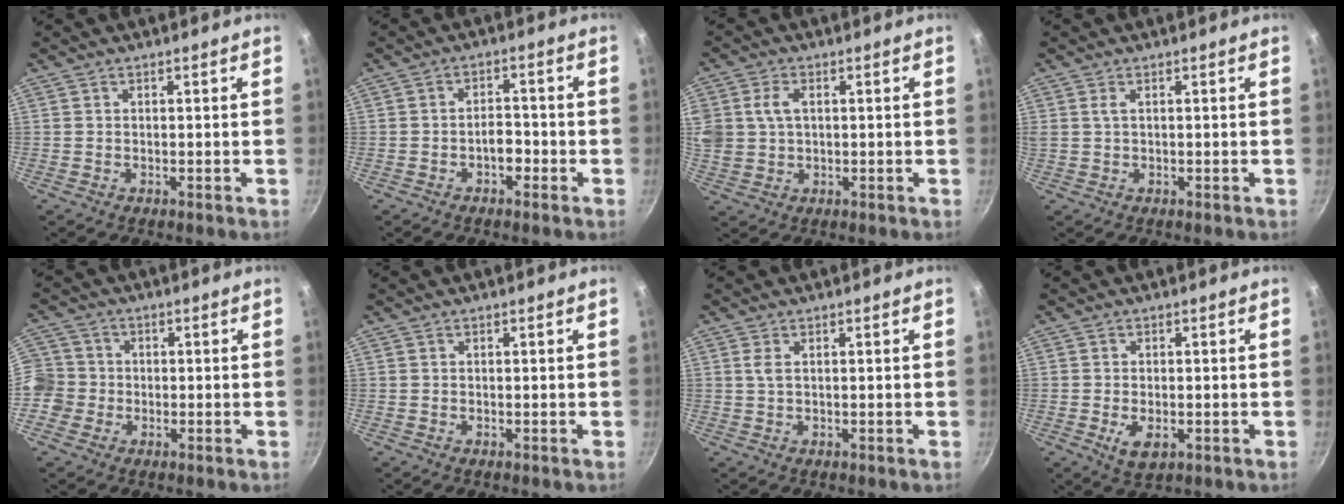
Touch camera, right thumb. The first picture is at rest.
{"total": 3.4, "force": [-1.6, 2.0, 2.3], "torque": [-0.020, 0.021, -0.024]}
{"total": 9.2, "force": [2.0, 7.0, 5.6], "torque": [-0.120, 0.011, 0.038]}
{"total": 1.2, "force": [0.4, 0.6, 1.0], "torque": [-0.020, 0.001, 0.008]}
{"total": 9.0, "force": [-1.8, 8.3, 2.9], "torque": [-0.044, 0.024, -0.047]}
{"total": 0.0}
{"total": 1.4, "force": [0.4, 0.5, 1.2], "torque": [-0.026, 0.000, 0.009]}
{"total": 4.4, "force": [-1.2, 2.4, 3.5], "torque": [-0.058, -0.006, -0.013]}